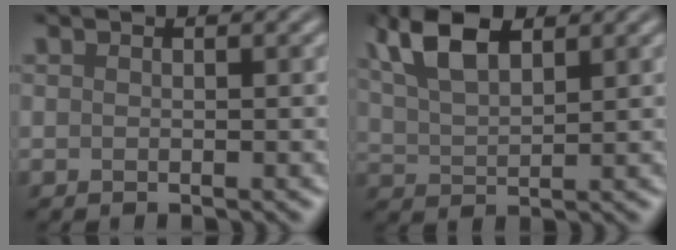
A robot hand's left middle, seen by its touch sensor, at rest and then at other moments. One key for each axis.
{"total": 6.3, "fx": 3.4, "fy": 2.9, "fz": 4.4, "tx": -0.105, "ty": 0.013, "tz": 0.065}